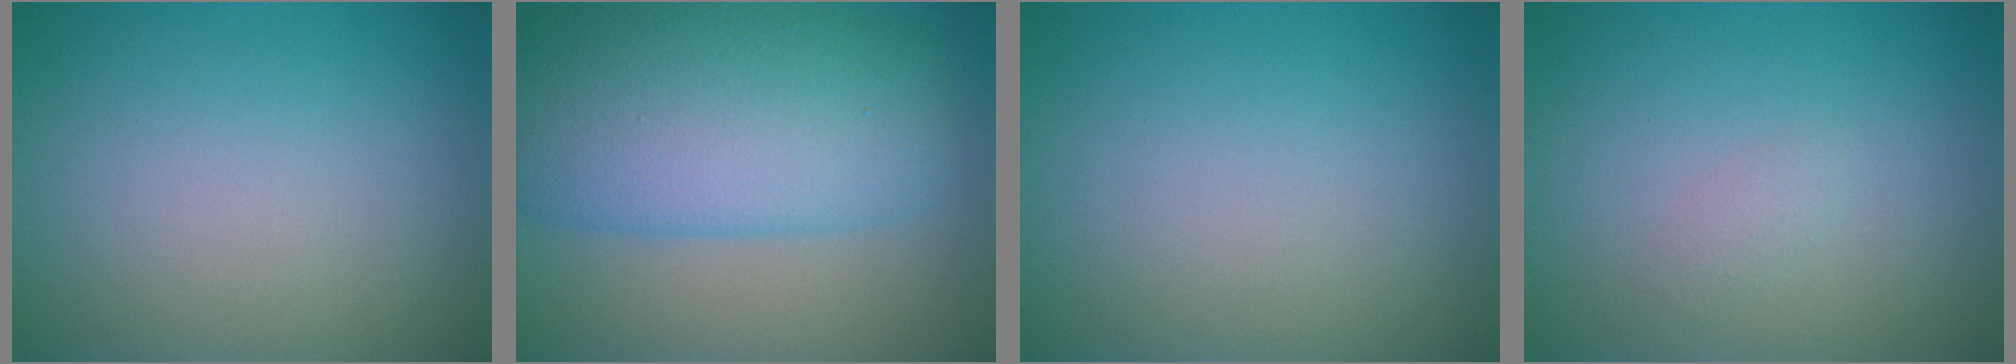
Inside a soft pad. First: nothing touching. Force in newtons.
{"total": 11.7, "press": 11.7, "slide": 0.2}
{"total": 0.0}
{"total": 0.8, "press": 0.8, "slide": 0.0}